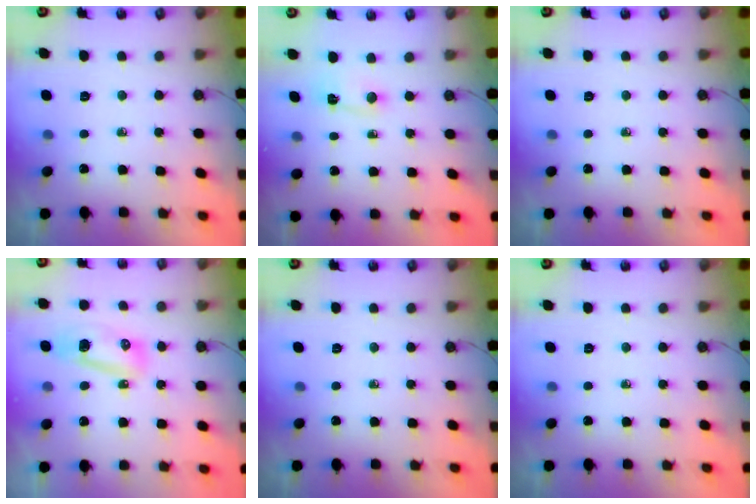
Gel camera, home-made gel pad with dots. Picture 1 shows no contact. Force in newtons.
{"total": 1.5, "press": 1.4, "slide": 0.4}
{"total": 0.0}
{"total": 7.9, "press": 7.8, "slide": 1.5}
{"total": 0.0}
{"total": 0.0}